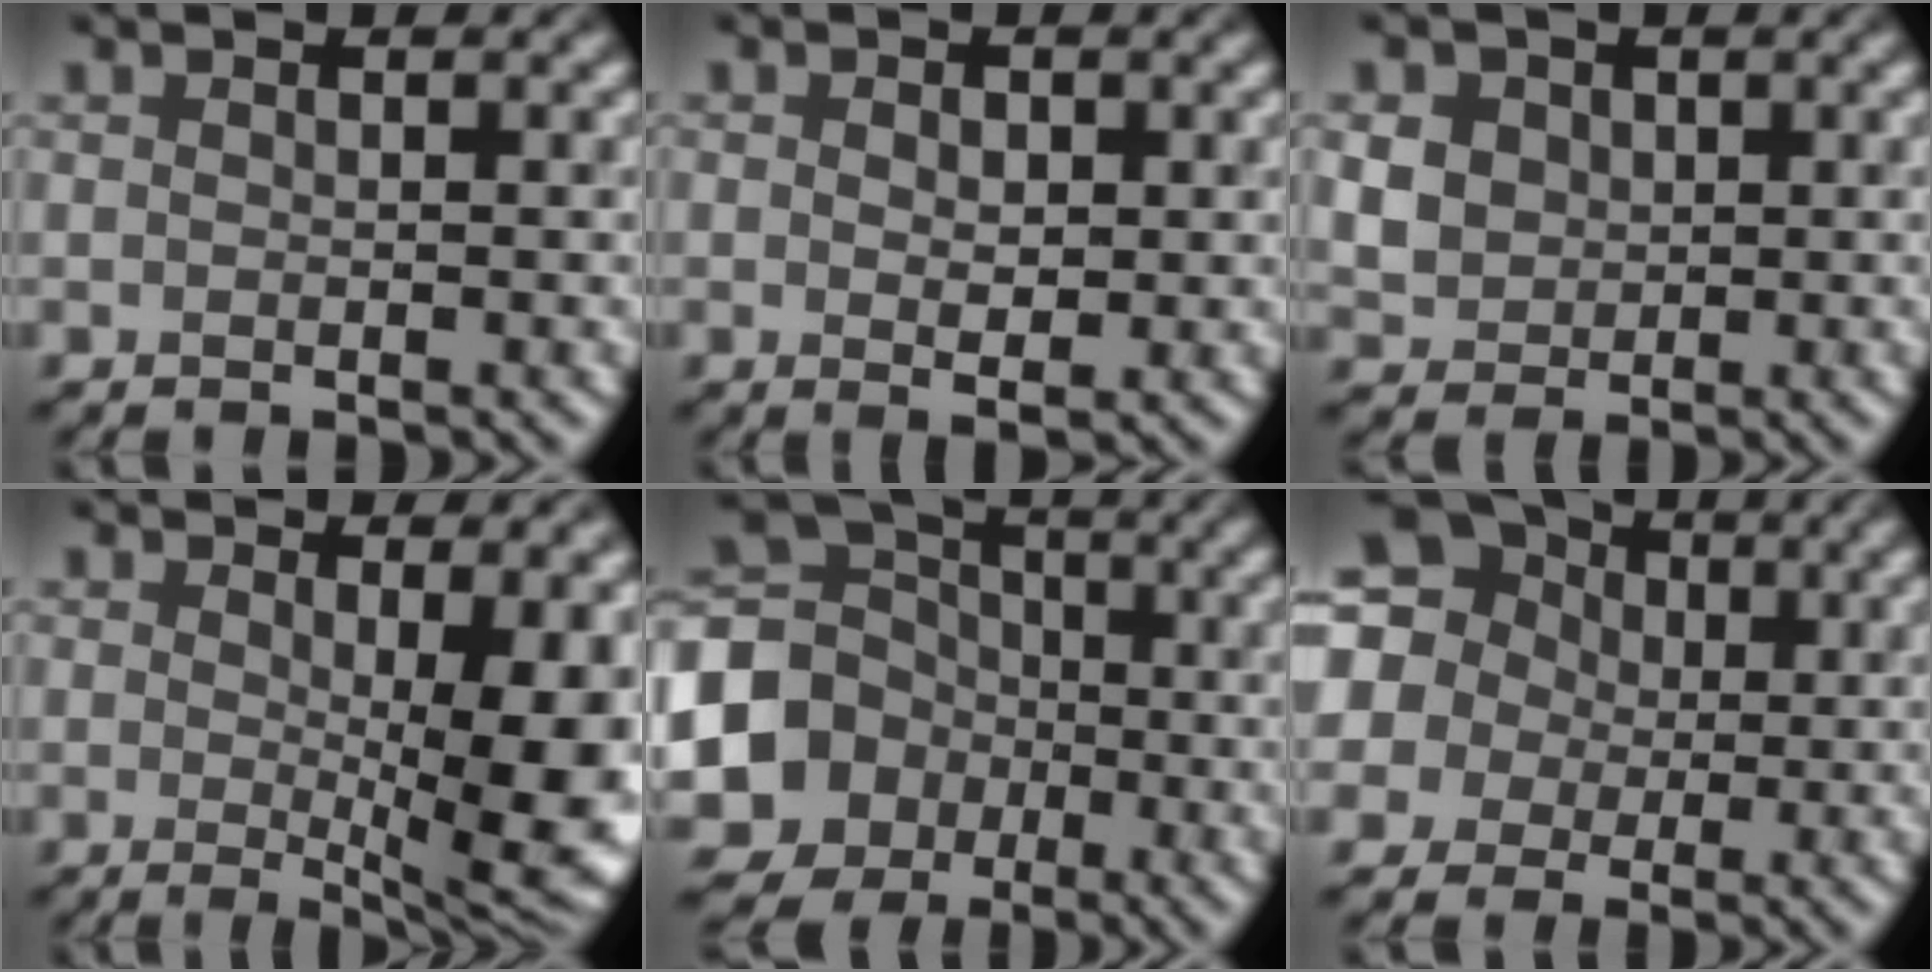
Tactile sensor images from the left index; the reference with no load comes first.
{"total": 2.1, "force": [0.1, 1.2, 1.6], "torque": [-0.028, -0.002, 0.002]}
{"total": 4.4, "force": [1.3, 3.7, 2.0], "torque": [-0.061, 0.013, 0.026]}
{"total": 8.1, "force": [0.0, 2.5, 7.8], "torque": [-0.089, -0.011, 0.000]}
{"total": 10.2, "force": [-2.4, 9.1, 3.7], "torque": [-0.103, -0.018, -0.067]}
{"total": 15.1, "force": [4.6, 13.2, 5.8], "torque": [-0.161, 0.036, 0.044]}